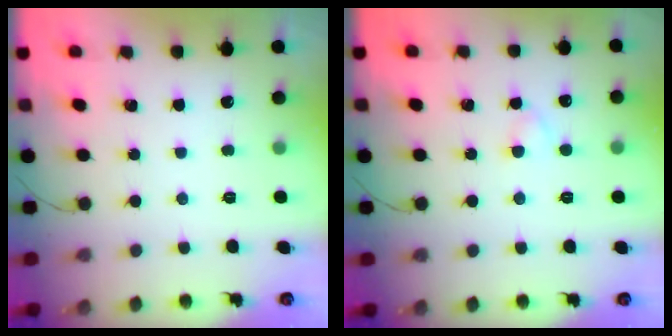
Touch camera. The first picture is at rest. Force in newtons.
{"total": 2.2, "press": 1.9, "slide": 1.1}